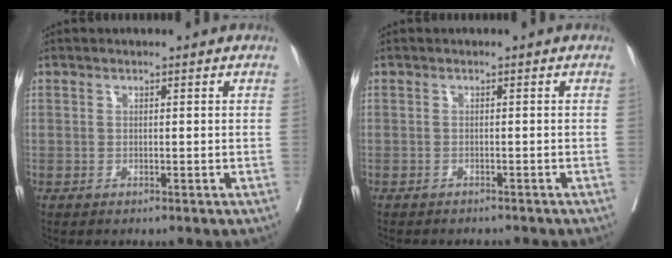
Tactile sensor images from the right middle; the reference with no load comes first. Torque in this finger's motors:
{"motor_torque": [0.61, -0.60, 0.00, 0.01]}